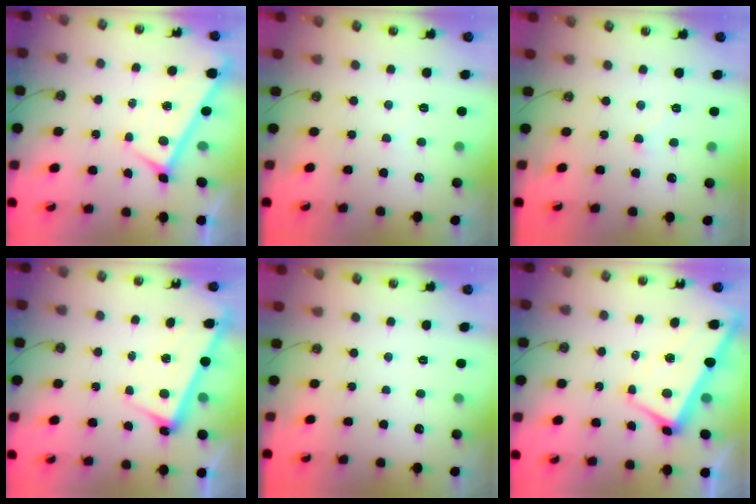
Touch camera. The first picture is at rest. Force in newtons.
{"total": 6.0, "press": 6.0, "slide": 0.3}
{"total": 2.9, "press": 2.9, "slide": 0.5}
{"total": 2.6, "press": 2.5, "slide": 0.5}
{"total": 0.0}
{"total": 1.2, "press": 0.3, "slide": 1.1}